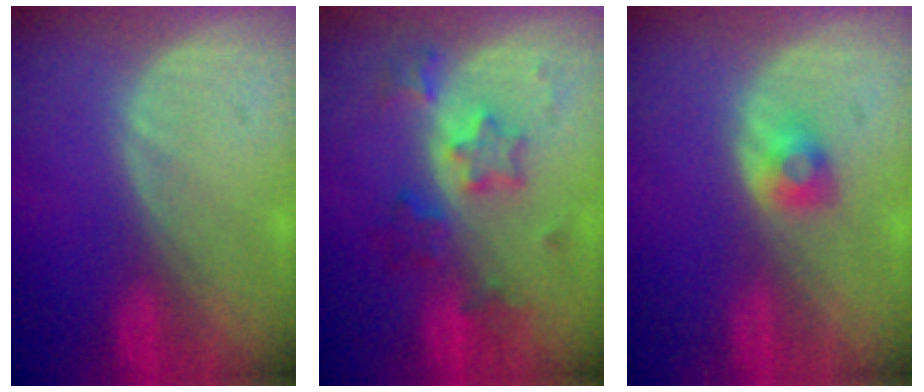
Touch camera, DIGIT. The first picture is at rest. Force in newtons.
{"total": 6.0, "press": 5.8, "slide": 1.6}
{"total": 2.3, "press": 2.2, "slide": 0.5}